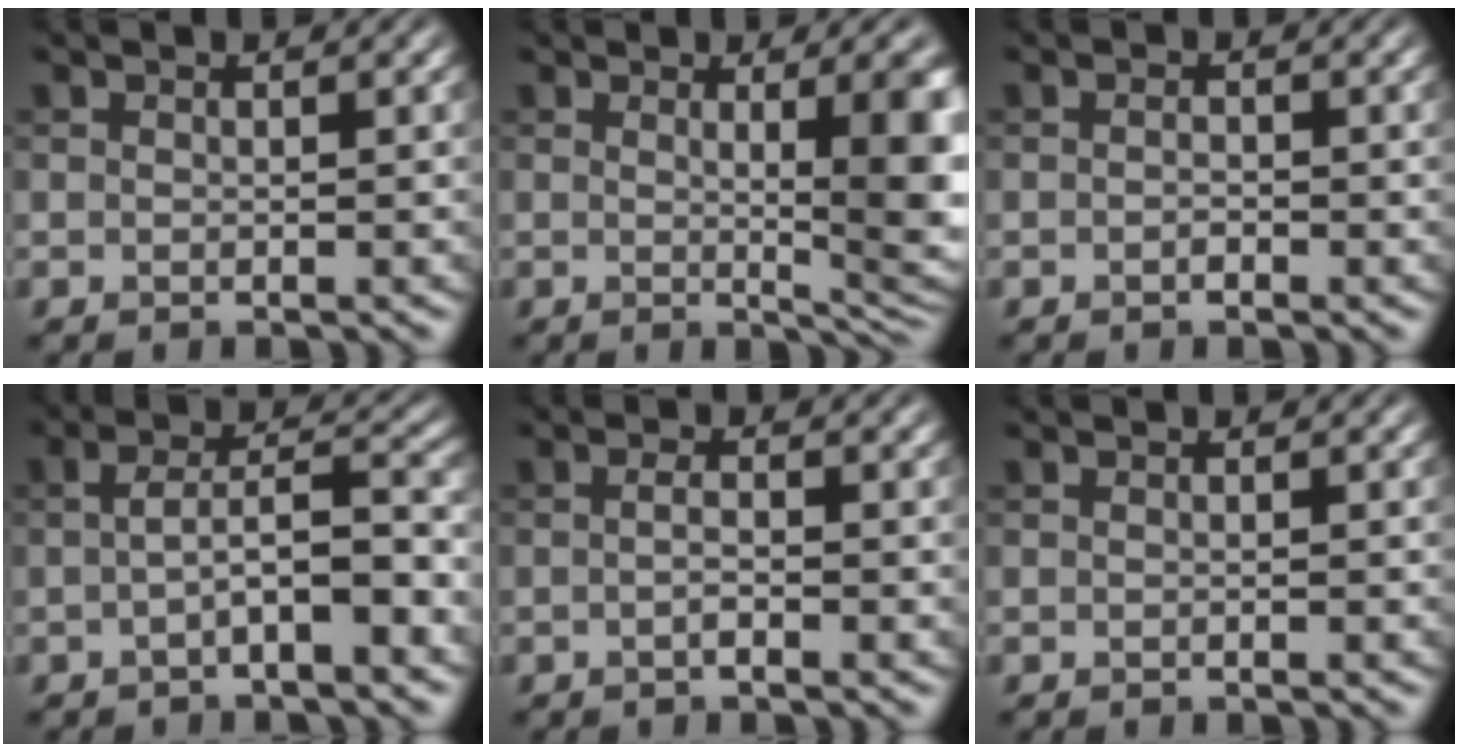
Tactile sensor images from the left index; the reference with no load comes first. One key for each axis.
{"total": 7.6, "fx": 0.8, "fy": 2.1, "fz": 7.2, "tx": -0.067, "ty": -0.006, "tz": 0.016}
{"total": 0.9, "fx": -0.4, "fy": 0.4, "fz": 0.7, "tx": -0.012, "ty": 0.002, "tz": -0.007}
{"total": 5.3, "fx": -1.1, "fy": 1.5, "fz": 4.9, "tx": -0.083, "ty": 0.010, "tz": -0.024}
{"total": 1.4, "fx": -0.4, "fy": 0.3, "fz": 1.3, "tx": -0.025, "ty": 0.000, "tz": -0.009}
{"total": 0.0}